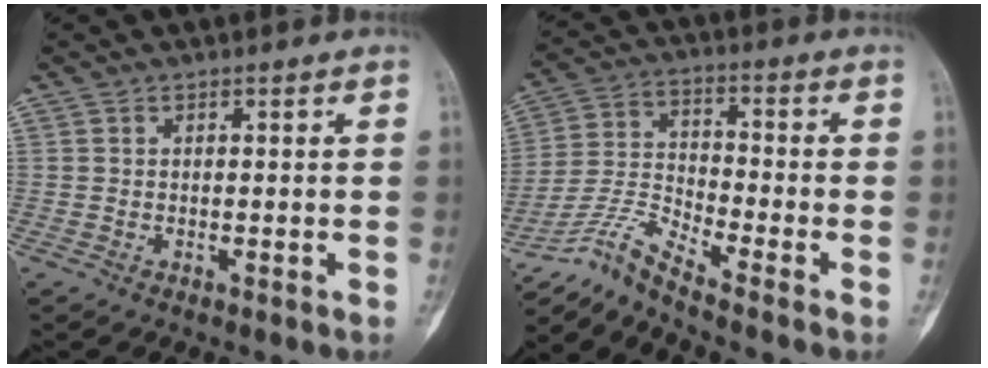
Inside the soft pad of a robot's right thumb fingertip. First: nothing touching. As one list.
[{"total": 7.7, "force": [-7.1, -1.7, 2.7], "torque": [-0.083, 0.035, -0.145]}]